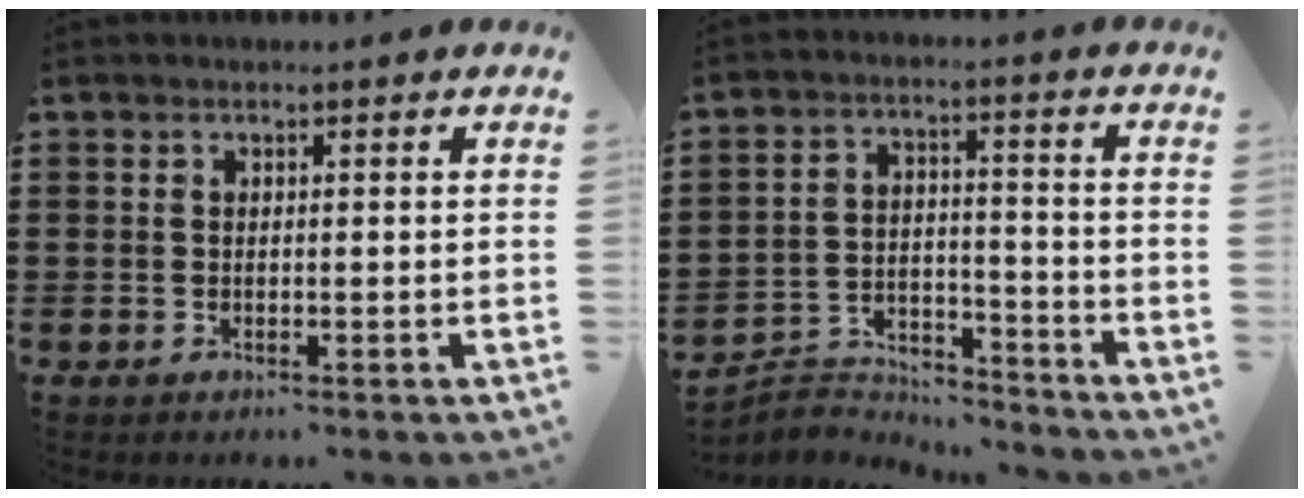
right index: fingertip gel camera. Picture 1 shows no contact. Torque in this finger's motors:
{"motor_torque": [-0.07, 0.08, -0.05, -0.05]}